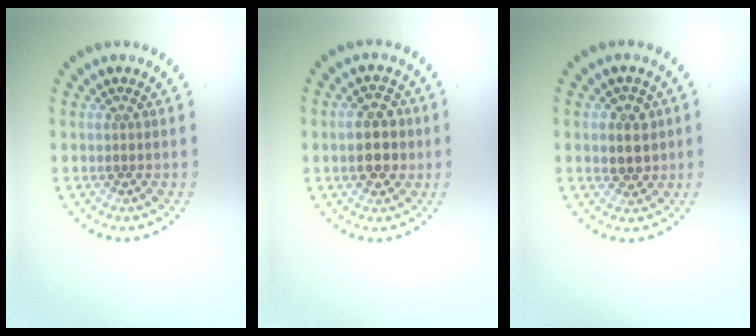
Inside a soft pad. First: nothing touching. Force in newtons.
{"total": 4.3, "press": 4.3, "slide": 0.2}
{"total": 2.8, "press": 2.7, "slide": 0.8}